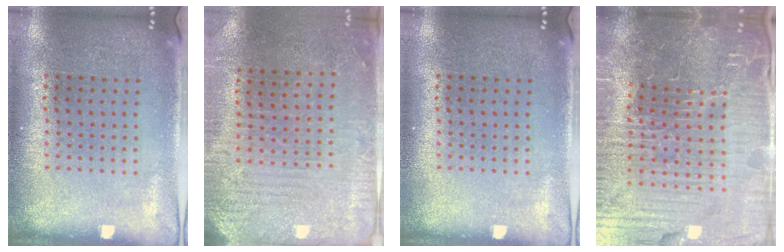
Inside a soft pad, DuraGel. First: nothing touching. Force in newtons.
{"total": 3.0, "press": 2.8, "slide": 1.1}
{"total": 0.0}
{"total": 7.6, "press": 6.7, "slide": 3.5}